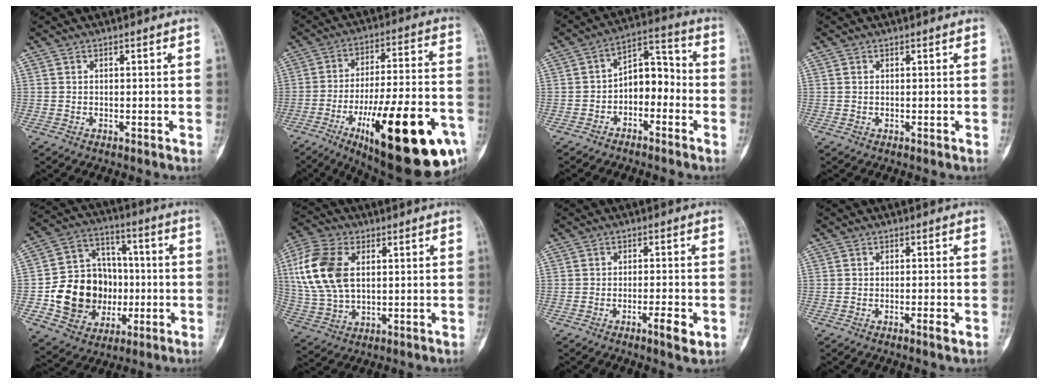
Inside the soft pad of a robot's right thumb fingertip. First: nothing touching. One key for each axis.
{"total": 29.7, "fx": -12.5, "fy": 8.2, "fz": 25.7, "tx": -0.340, "ty": 0.042, "tz": -0.177}
{"total": 8.7, "fx": -2.6, "fy": 5.5, "fz": 6.2, "tx": -0.069, "ty": 0.049, "tz": -0.055}
{"total": 0.0}
{"total": 18.8, "fx": -2.8, "fy": 15.6, "fz": 10.1, "tx": -0.127, "ty": 0.037, "tz": -0.034}
{"total": 14.7, "fx": 3.1, "fy": 9.0, "fz": 11.2, "tx": -0.244, "ty": 0.004, "tz": 0.062}
{"total": 4.3, "fx": -1.8, "fy": 0.9, "fz": 3.8, "tx": -0.061, "ty": 0.004, "tz": -0.029}
{"total": 1.8, "fx": -0.8, "fy": 0.3, "fz": 1.6, "tx": -0.028, "ty": -0.001, "tz": -0.016}